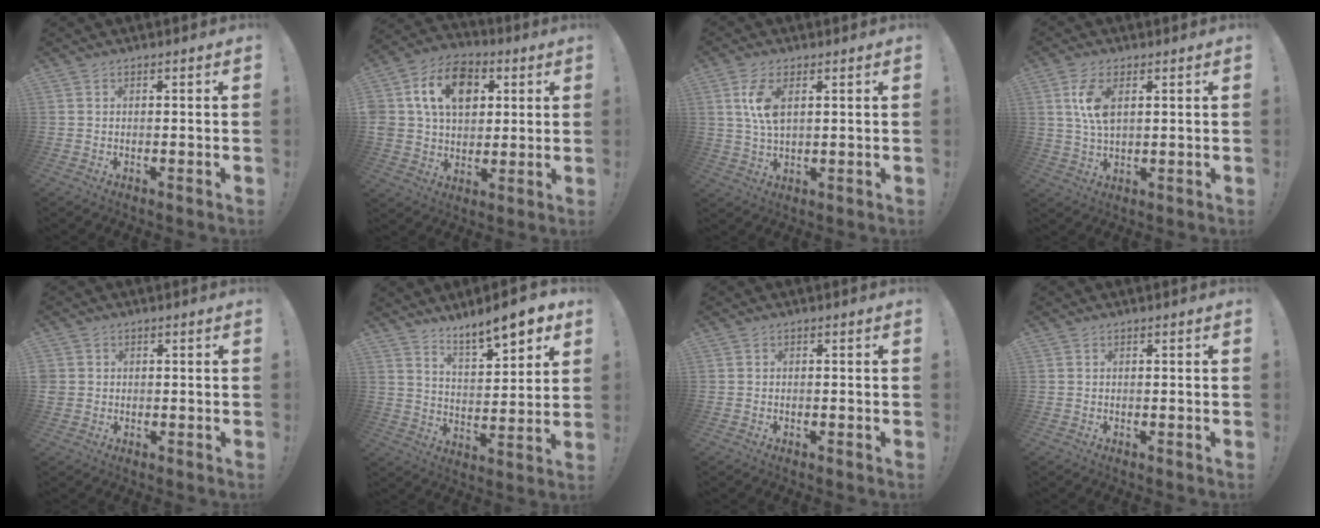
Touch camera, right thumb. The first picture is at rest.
{"total": 16.8, "force": [5.7, 12.3, 9.8], "torque": [-0.156, -0.006, 0.111]}
{"total": 7.2, "force": [2.3, 3.2, 6.0], "torque": [-0.122, -0.004, 0.036]}
{"total": 7.6, "force": [2.3, 3.6, 6.3], "torque": [-0.125, -0.004, 0.038]}
{"total": 1.9, "force": [0.4, 1.9, 0.4], "torque": [-0.016, 0.006, 0.010]}
{"total": 10.2, "force": [8.2, 2.4, 5.5], "torque": [-0.079, -0.065, 0.142]}
{"total": 0.0}
{"total": 0.0}